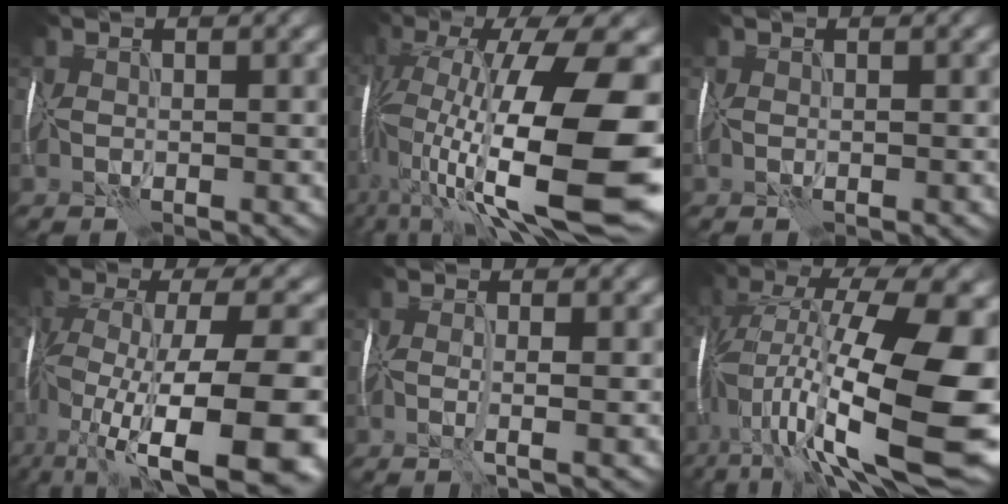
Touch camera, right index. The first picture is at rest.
{"total": 18.5, "force": [-2.9, 6.4, 17.1], "torque": [-0.303, 0.002, -0.053]}
{"total": 0.0}
{"total": 16.6, "force": [-7.4, 4.9, 14.0], "torque": [-0.246, -0.001, -0.108]}
{"total": 2.2, "force": [-0.1, 0.4, 2.2], "torque": [-0.031, -0.002, -0.004]}
{"total": 18.4, "force": [-3.1, 6.8, 16.9], "torque": [-0.302, 0.019, -0.058]}